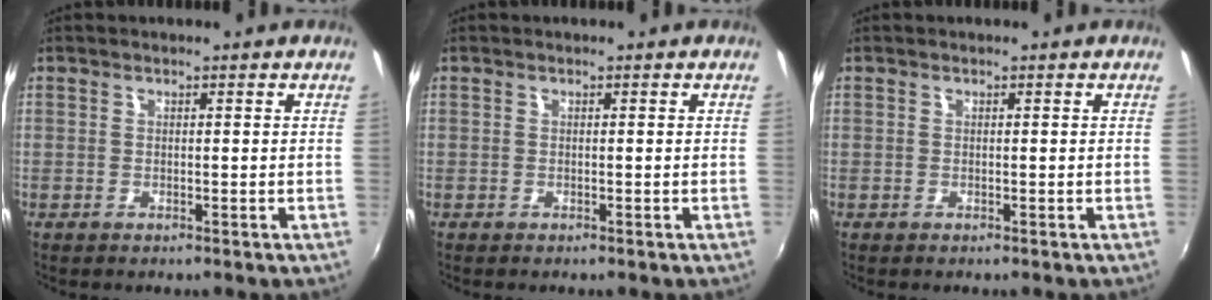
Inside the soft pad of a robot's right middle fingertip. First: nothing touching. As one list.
[{"total": 0.0}, {"total": 0.0}]